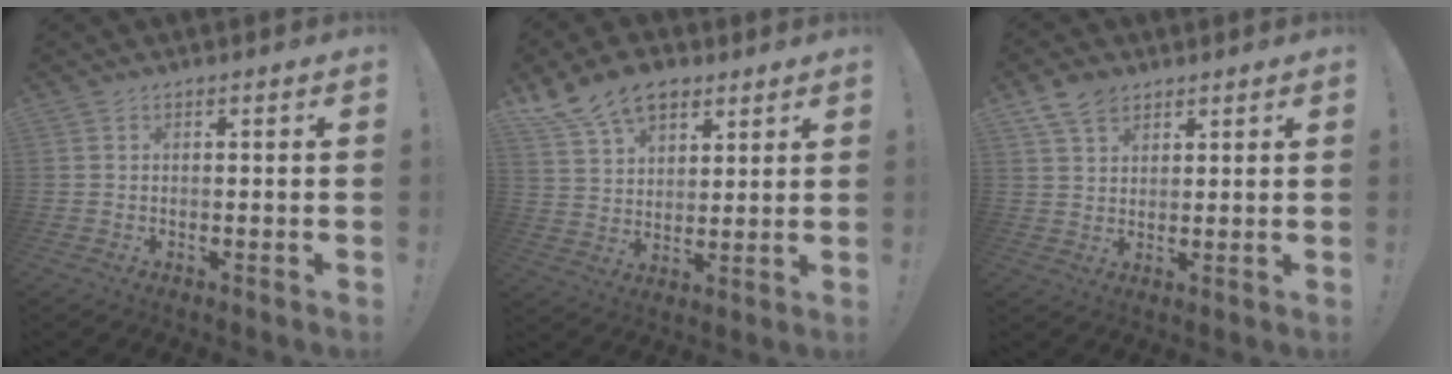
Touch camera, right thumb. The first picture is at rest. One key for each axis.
{"total": 13.0, "fx": 8.6, "fy": 8.0, "fz": 5.6, "tx": -0.104, "ty": -0.042, "tz": 0.167}
{"total": 6.7, "fx": 4.4, "fy": 4.1, "fz": 3.0, "tx": -0.051, "ty": -0.013, "tz": 0.085}